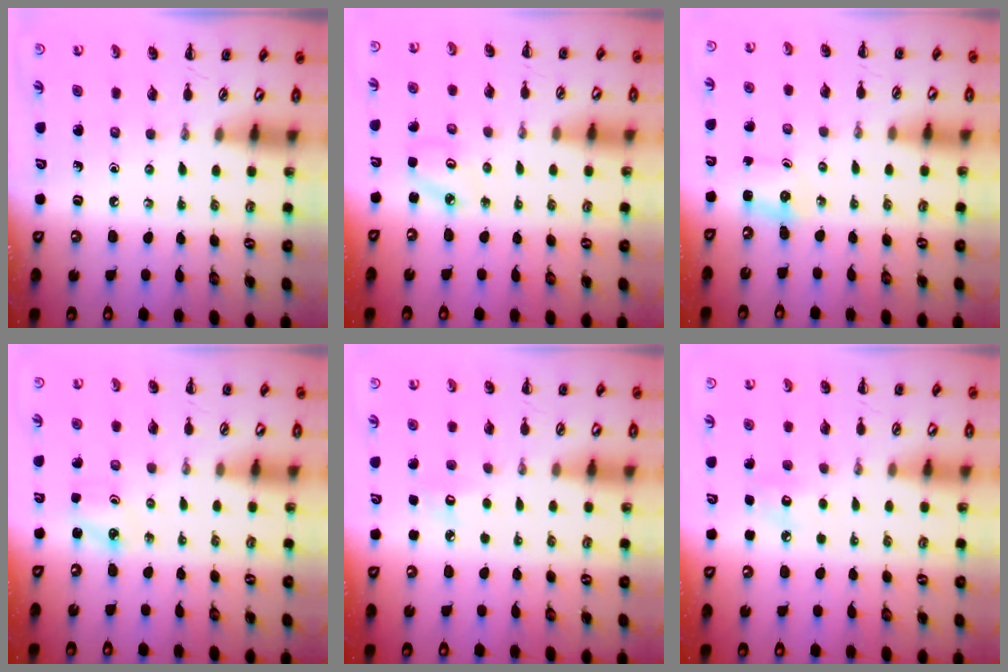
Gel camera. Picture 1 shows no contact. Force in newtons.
{"total": 2.9, "press": 2.8, "slide": 0.5}
{"total": 1.8, "press": 1.7, "slide": 0.6}
{"total": 2.0, "press": 2.0, "slide": 0.5}
{"total": 5.5, "press": 5.4, "slide": 1.3}
{"total": 5.9, "press": 5.6, "slide": 1.7}